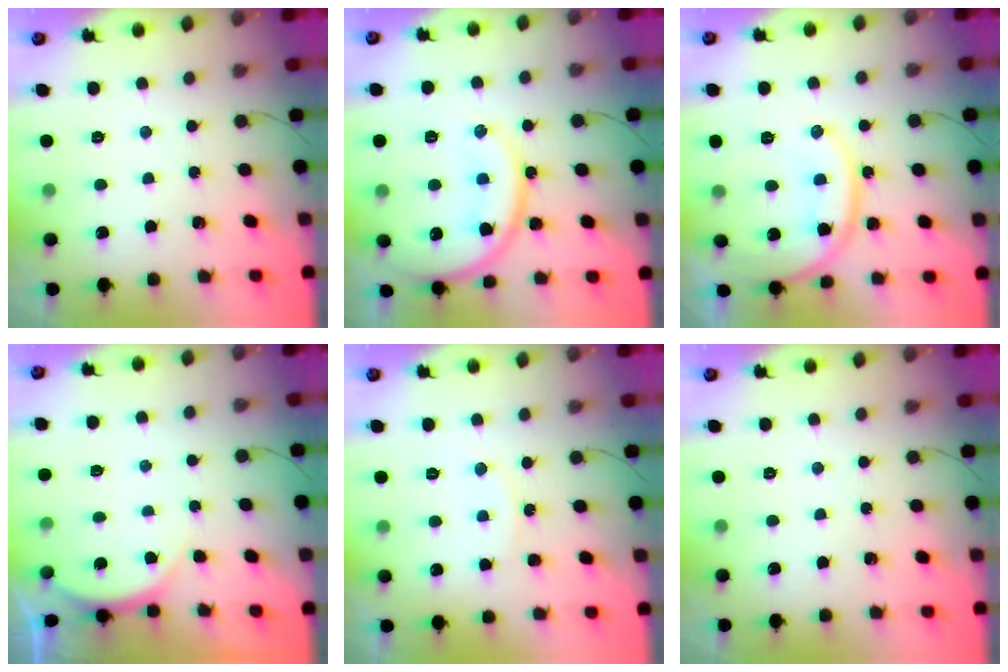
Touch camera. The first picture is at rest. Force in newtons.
{"total": 16.5, "press": 16.4, "slide": 1.6}
{"total": 16.8, "press": 16.7, "slide": 2.1}
{"total": 3.6, "press": 3.1, "slide": 1.8}
{"total": 6.1, "press": 6.1, "slide": 0.6}
{"total": 0.0}